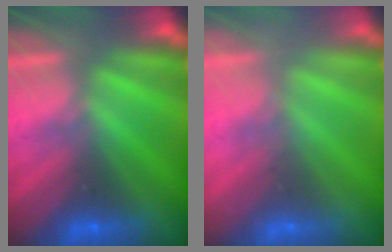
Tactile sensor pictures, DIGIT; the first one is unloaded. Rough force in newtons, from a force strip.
{"total": 2.1}